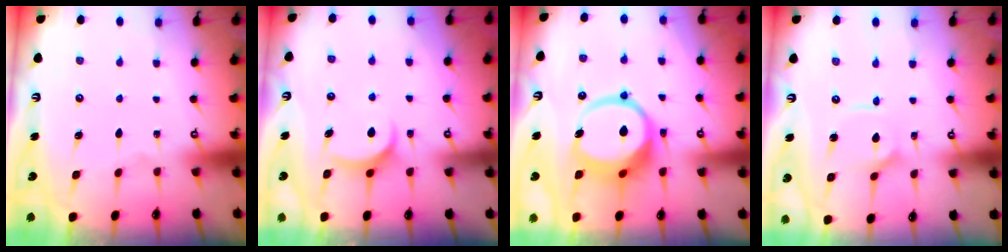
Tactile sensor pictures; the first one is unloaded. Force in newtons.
{"total": 6.7, "press": 6.7, "slide": 0.2}
{"total": 12.5, "press": 12.4, "slide": 1.6}
{"total": 4.3, "press": 4.3, "slide": 0.5}